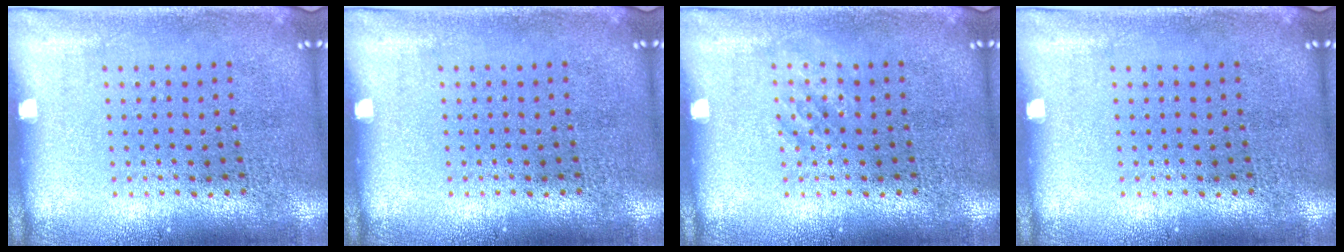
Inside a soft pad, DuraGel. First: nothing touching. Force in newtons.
{"total": 0.0}
{"total": 1.0, "press": 1.0, "slide": 0.2}
{"total": 0.0}